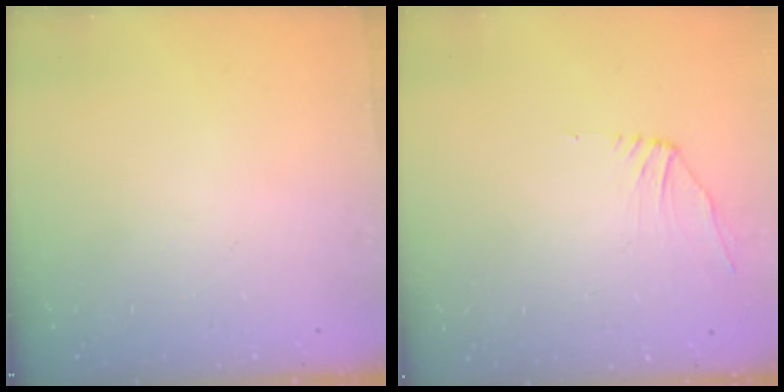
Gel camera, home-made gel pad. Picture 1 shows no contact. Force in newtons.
{"total": 2.1, "press": 2.0, "slide": 0.6}